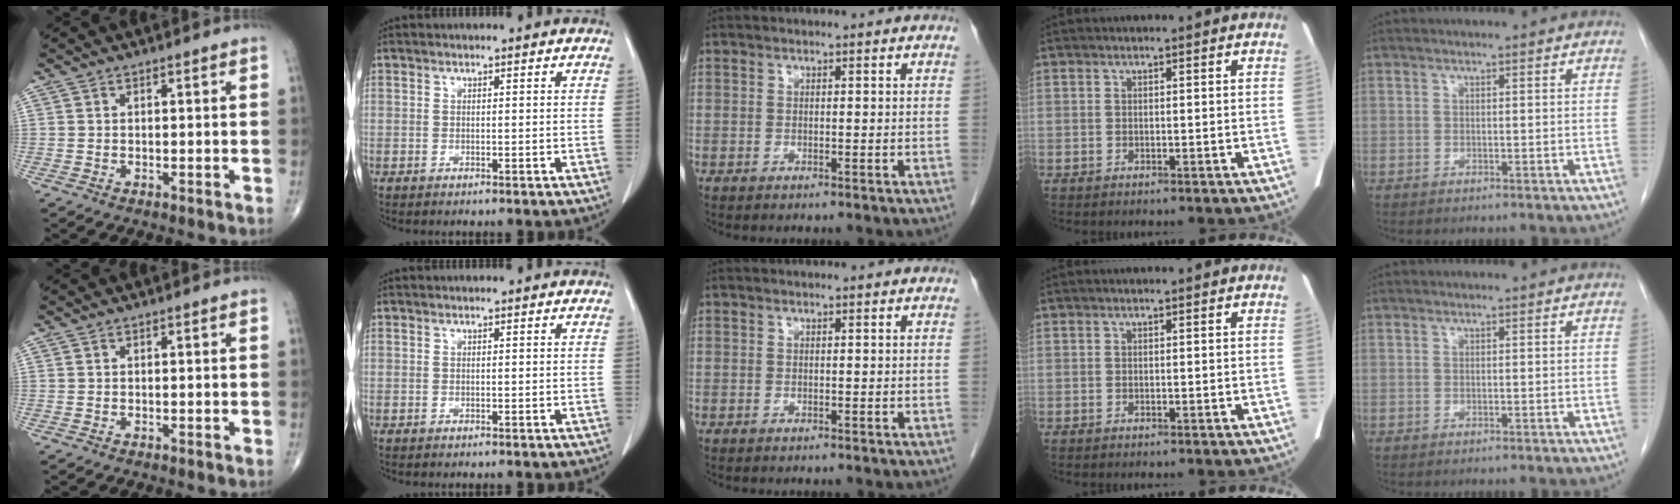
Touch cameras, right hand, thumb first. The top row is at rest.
{}